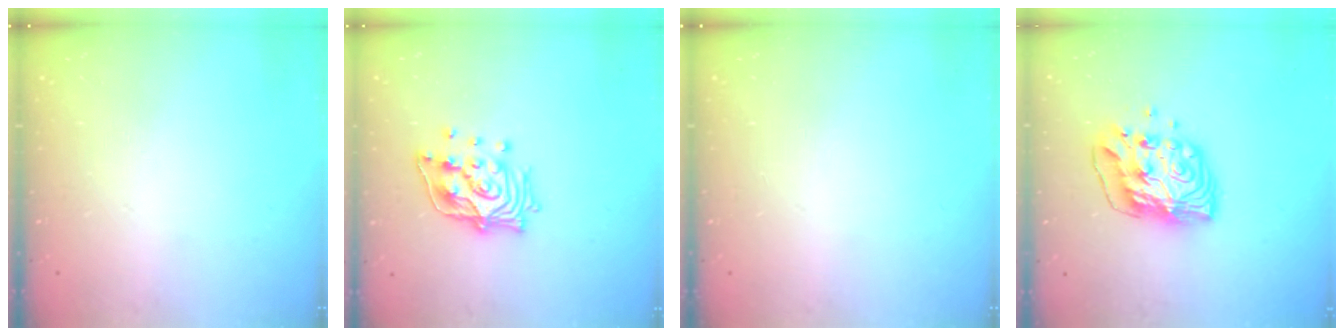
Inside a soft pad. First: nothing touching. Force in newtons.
{"total": 15.2, "press": 15.1, "slide": 2.0}
{"total": 0.0}
{"total": 10.6, "press": 10.5, "slide": 1.6}